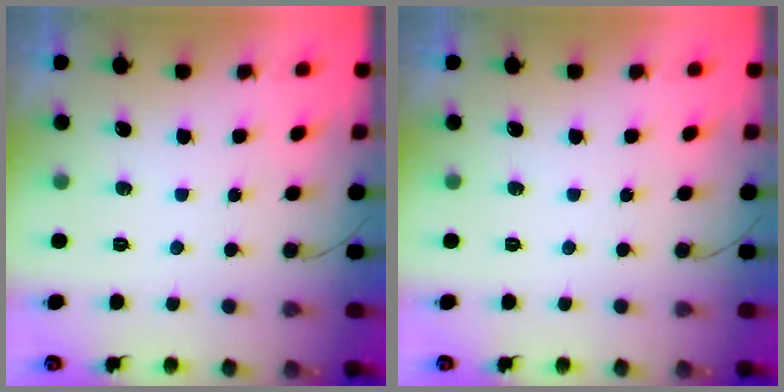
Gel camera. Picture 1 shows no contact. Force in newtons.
{"total": 0.0}